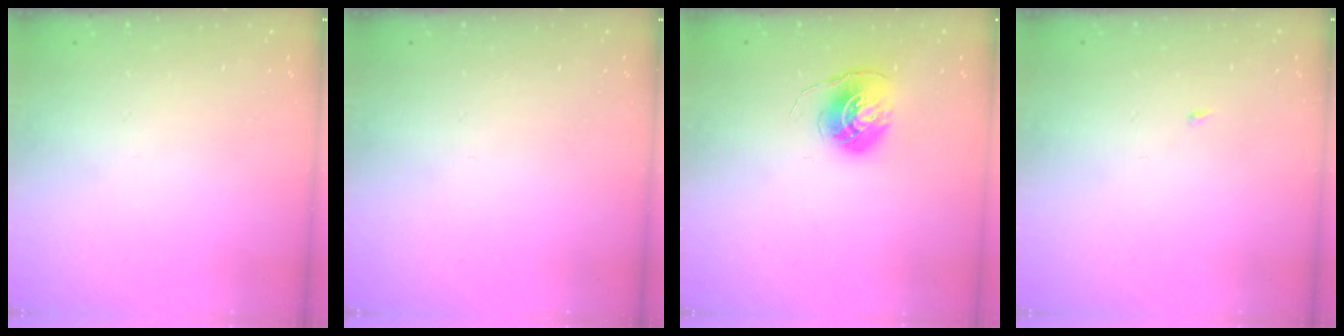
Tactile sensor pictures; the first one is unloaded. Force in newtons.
{"total": 0.0}
{"total": 6.0, "press": 6.0, "slide": 0.5}
{"total": 1.8, "press": 1.8, "slide": 0.2}